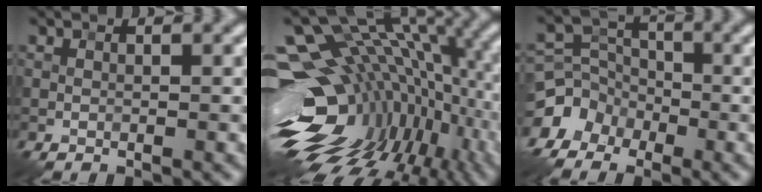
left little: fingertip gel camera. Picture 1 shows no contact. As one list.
[{"total": 18.3, "force": [-2.8, 11.7, 13.7], "torque": [-0.219, -0.012, -0.012]}, {"total": 6.3, "force": [-4.1, 4.7, 1.1], "torque": [0.006, -0.004, -0.086]}]